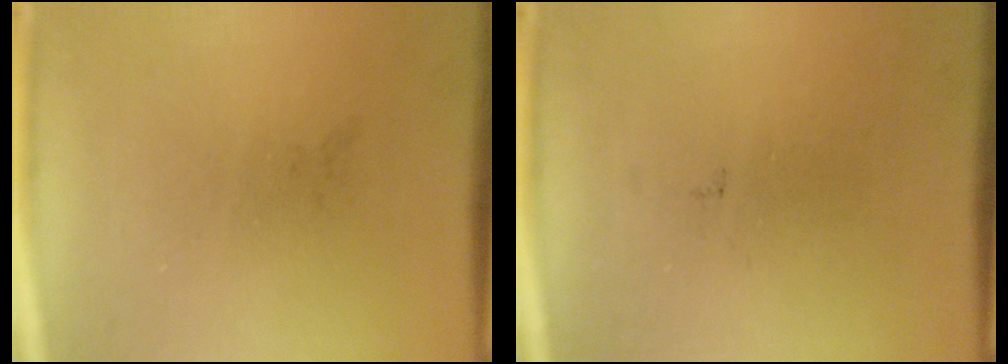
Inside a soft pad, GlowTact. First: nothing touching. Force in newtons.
{"total": 0.0}